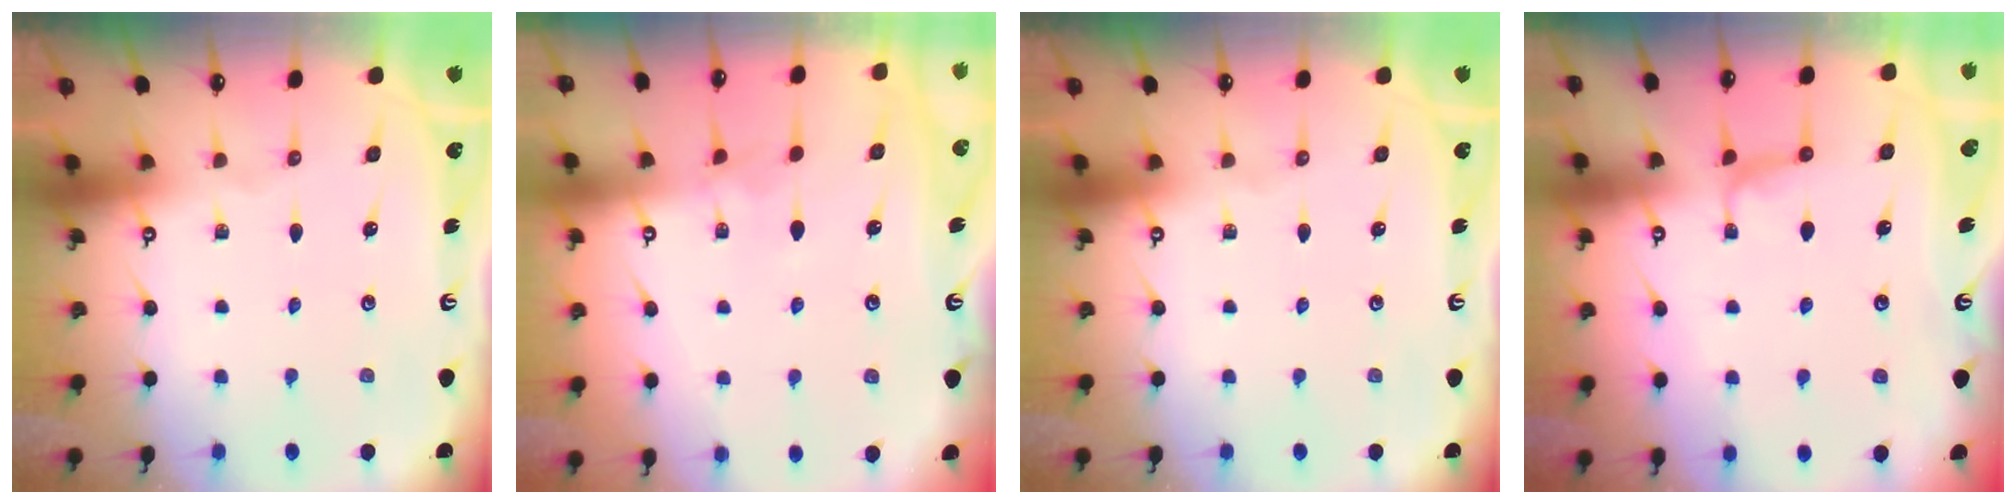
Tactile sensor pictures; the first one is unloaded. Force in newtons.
{"total": 2.5, "press": 2.5, "slide": 0.4}
{"total": 0.0}
{"total": 1.8, "press": 1.5, "slide": 1.0}